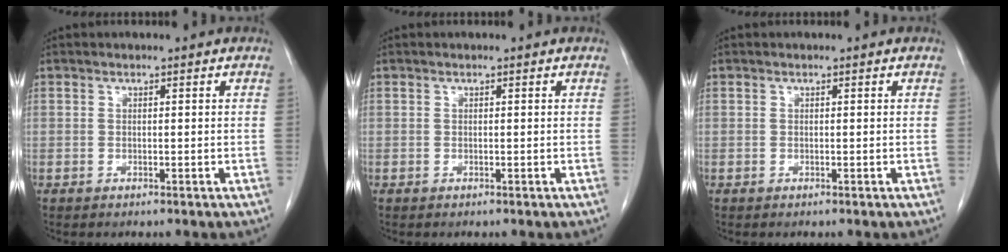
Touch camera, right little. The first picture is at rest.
{"total": 0.0}
{"total": 0.0}